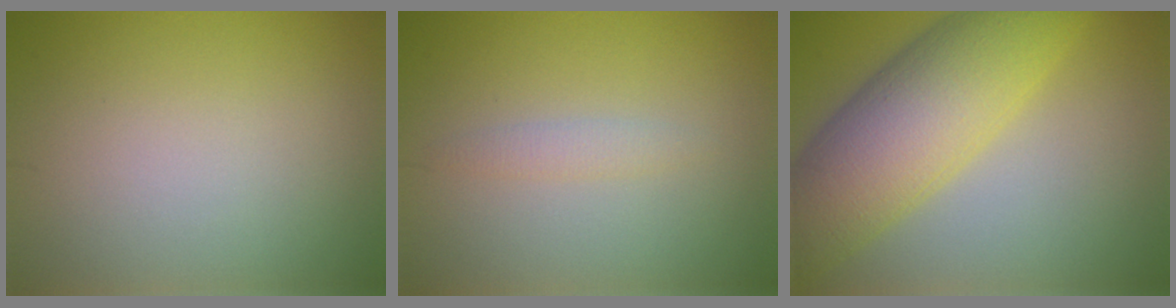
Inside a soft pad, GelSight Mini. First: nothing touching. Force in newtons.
{"total": 1.2, "press": 1.2, "slide": 0.0}
{"total": 10.0, "press": 10.0, "slide": 0.2}